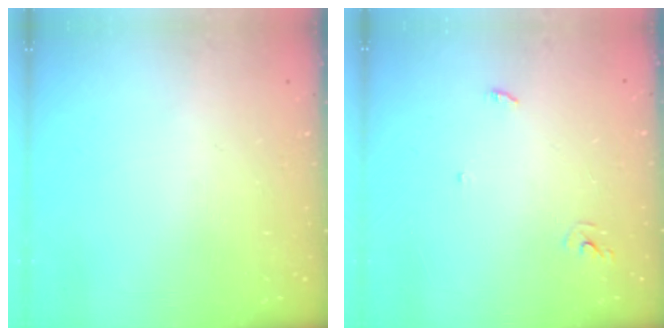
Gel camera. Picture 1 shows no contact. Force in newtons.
{"total": 2.9, "press": 2.9, "slide": 0.2}